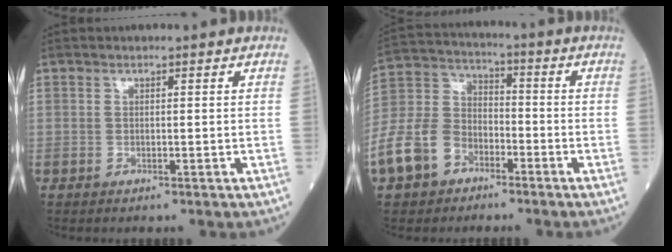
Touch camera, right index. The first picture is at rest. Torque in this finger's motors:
{"motor_torque": [1.91, -0.23, 1.05, 0.16]}